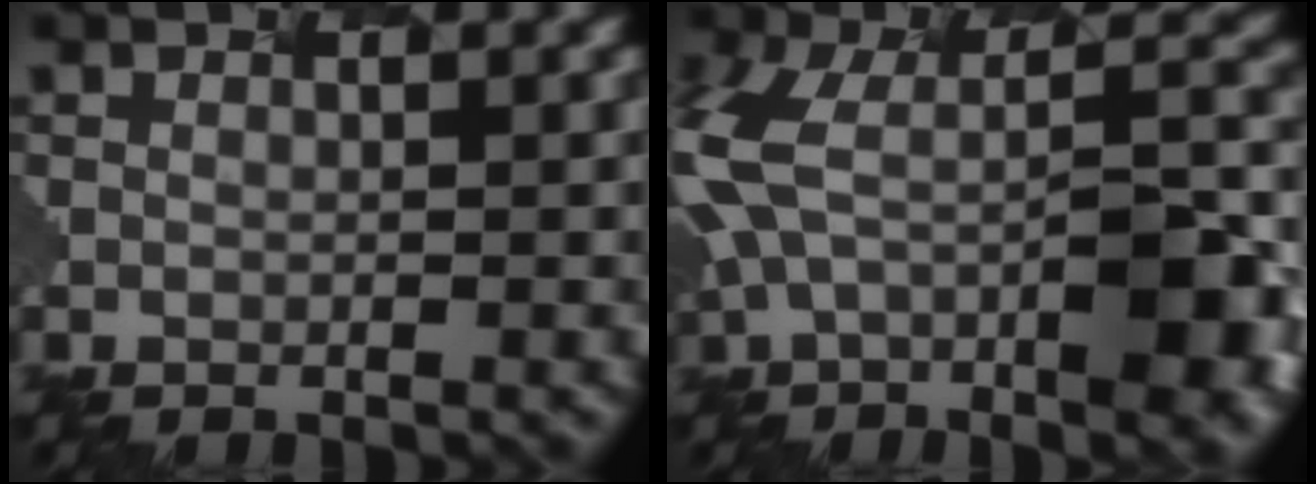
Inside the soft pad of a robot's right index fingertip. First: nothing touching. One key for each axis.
{"total": 12.1, "fx": -3.0, "fy": 5.3, "fz": 10.4, "tx": -0.220, "ty": -0.002, "tz": -0.033}